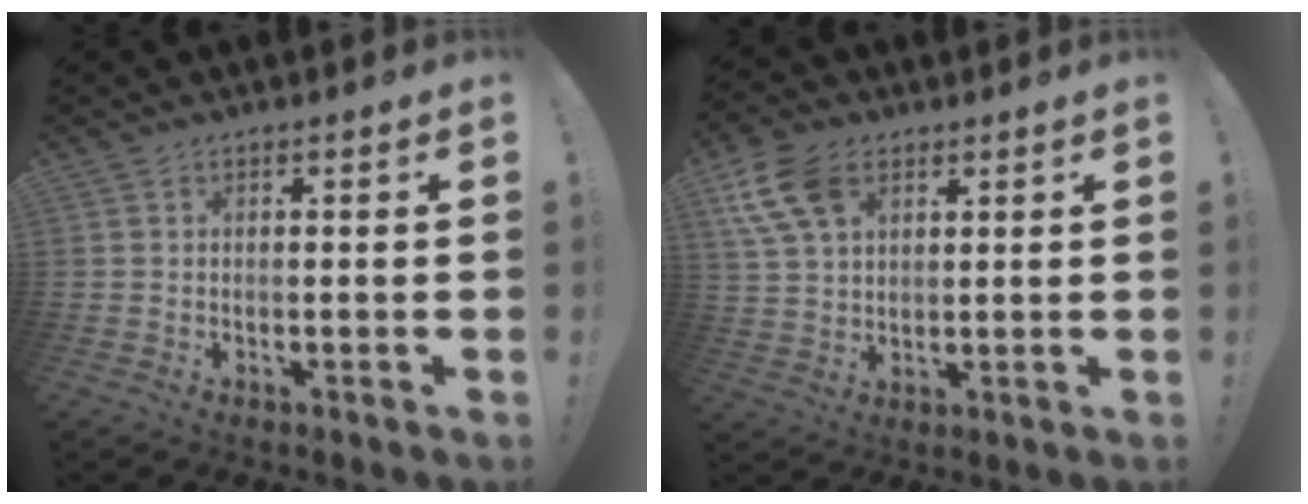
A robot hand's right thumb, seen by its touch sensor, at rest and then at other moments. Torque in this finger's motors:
{"motor_torque": [0.18, 0.18, 0.39, 0.01, 0.02]}